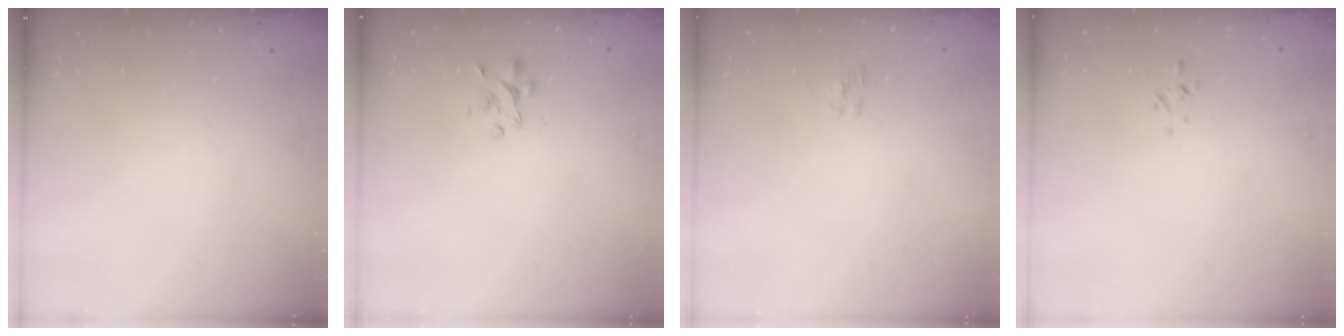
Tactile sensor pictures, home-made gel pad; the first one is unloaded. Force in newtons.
{"total": 3.2, "press": 3.1, "slide": 1.0}
{"total": 1.2, "press": 1.0, "slide": 0.6}
{"total": 0.6, "press": 0.3, "slide": 0.5}